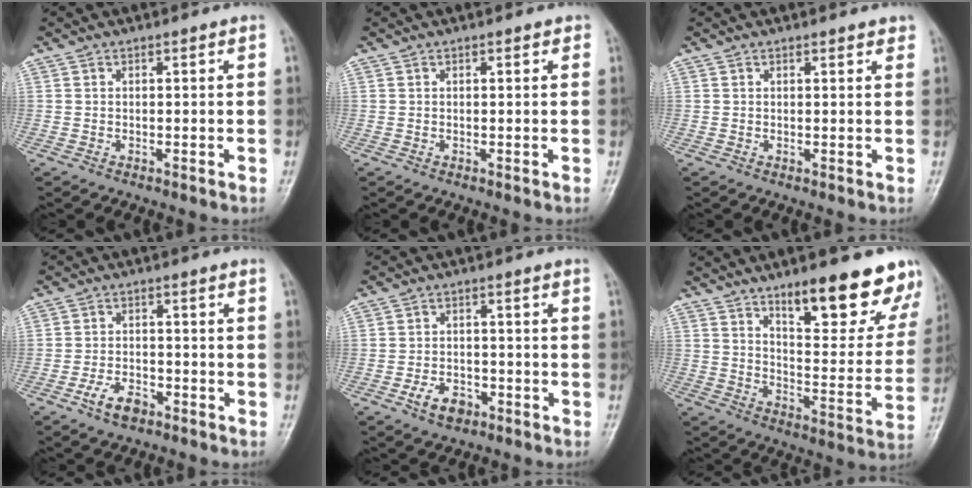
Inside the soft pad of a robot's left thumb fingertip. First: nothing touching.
{"total": 0.7, "force": [0.4, 0.4, 0.4], "torque": [-0.004, -0.001, 0.001]}
{"total": 1.7, "force": [1.4, 0.6, 0.8], "torque": [-0.003, -0.003, 0.015]}
{"total": 4.9, "force": [-3.0, 2.7, 2.9], "torque": [-0.050, 0.021, -0.053]}
{"total": 4.9, "force": [-2.6, 3.1, 2.6], "torque": [-0.035, 0.019, -0.042]}
{"total": 19.1, "force": [13.0, 6.1, 12.6], "torque": [-0.111, -0.078, 0.188]}